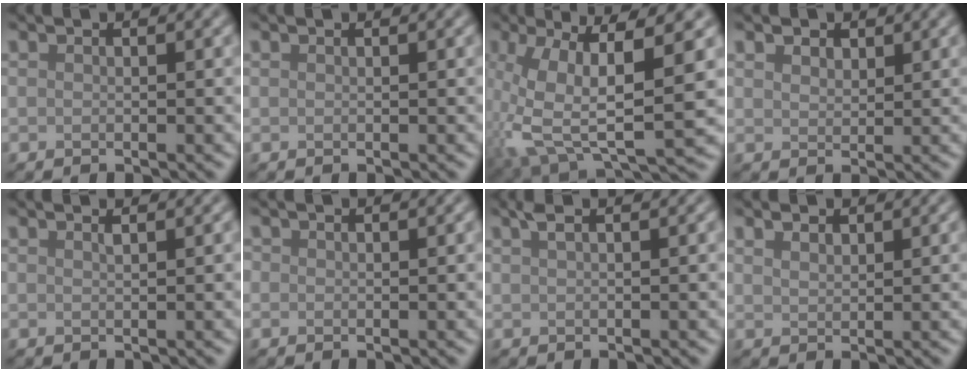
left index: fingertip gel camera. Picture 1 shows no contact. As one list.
[{"total": 0.0}, {"total": 10.0, "force": [0.2, 3.6, 9.3], "torque": [-0.192, -0.012, 0.005]}, {"total": 1.8, "force": [1.4, 0.9, 0.6], "torque": [-0.013, -0.001, 0.023]}, {"total": 0.5, "force": [0.4, 0.1, 0.4], "torque": [-0.004, 0.000, 0.007]}, {"total": 0.6, "force": [0.1, 0.5, 0.2], "torque": [0.000, -0.002, 0.000]}, {"total": 1.3, "force": [0.8, 0.3, 1.0], "torque": [-0.020, 0.008, 0.013]}, {"total": 1.2, "force": [1.0, 0.6, 0.5], "torque": [-0.012, 0.001, 0.022]}]